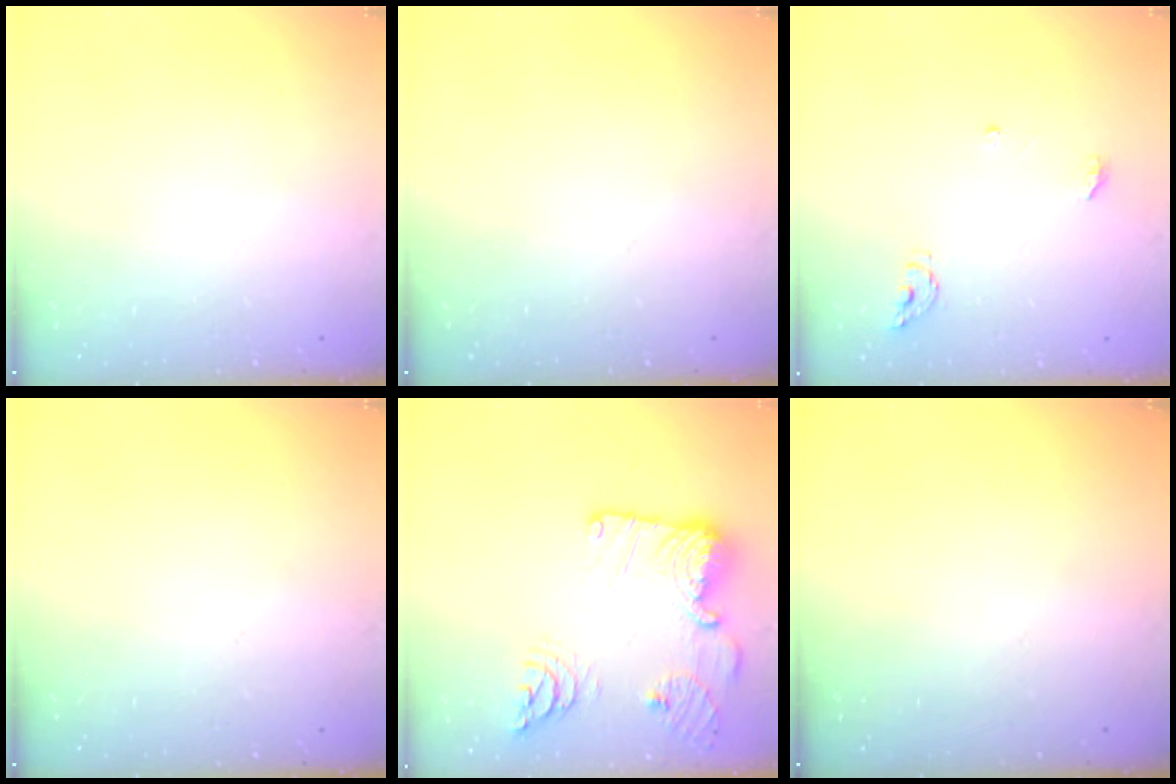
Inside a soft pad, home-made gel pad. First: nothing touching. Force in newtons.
{"total": 0.0}
{"total": 4.3, "press": 4.3, "slide": 0.4}
{"total": 0.0}
{"total": 18.8, "press": 18.6, "slide": 2.3}
{"total": 0.0}